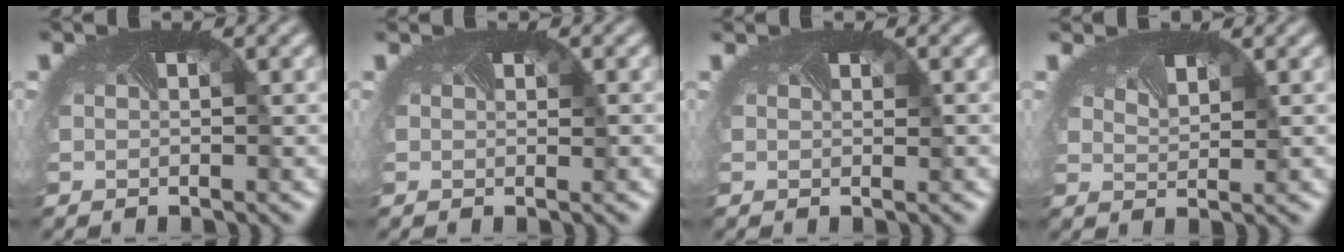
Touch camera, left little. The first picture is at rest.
{"total": 0.0}
{"total": 0.5, "force": [0.5, 0.1, 0.2], "torque": [-0.004, 0.000, 0.002]}
{"total": 1.7, "force": [1.7, 0.5, 0.1], "torque": [-0.012, -0.005, 0.022]}